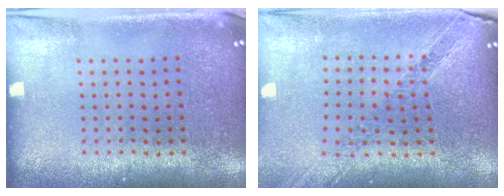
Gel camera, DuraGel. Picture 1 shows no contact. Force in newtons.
{"total": 1.1, "press": 1.1, "slide": 0.2}